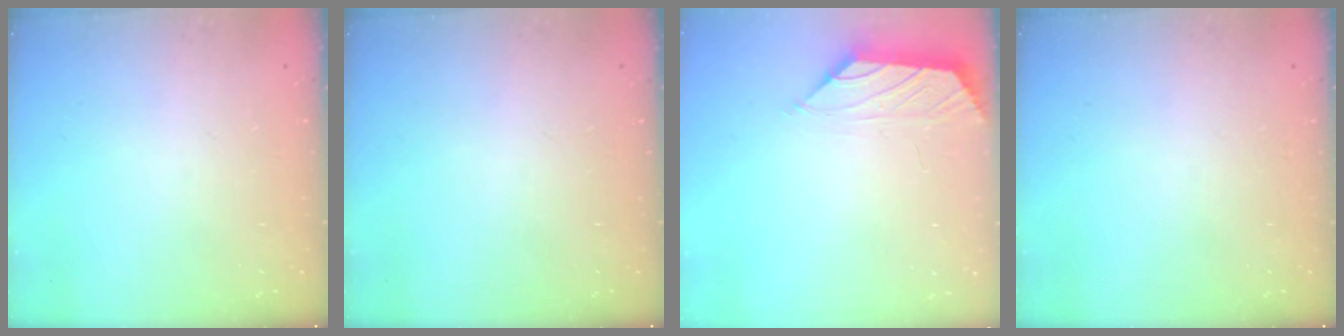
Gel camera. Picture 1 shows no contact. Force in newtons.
{"total": 0.0}
{"total": 0.9, "press": 0.7, "slide": 0.5}
{"total": 0.0}